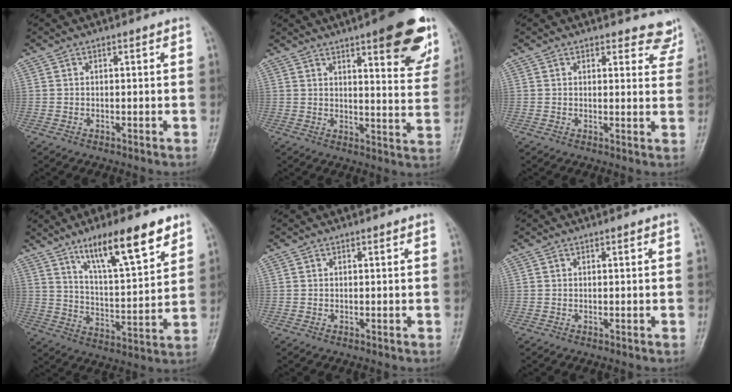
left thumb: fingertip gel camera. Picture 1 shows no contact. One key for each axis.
{"total": 16.1, "fx": 9.3, "fy": 4.4, "fz": 12.4, "tx": -0.116, "ty": -0.045, "tz": 0.115}
{"total": 5.4, "fx": 5.0, "fy": 2.1, "fz": 0.4, "tx": 0.034, "ty": -0.031, "tz": 0.036}
{"total": 15.6, "fx": 10.0, "fy": 3.9, "fz": 11.4, "tx": -0.162, "ty": -0.049, "tz": 0.171}
{"total": 0.0}
{"total": 0.0}